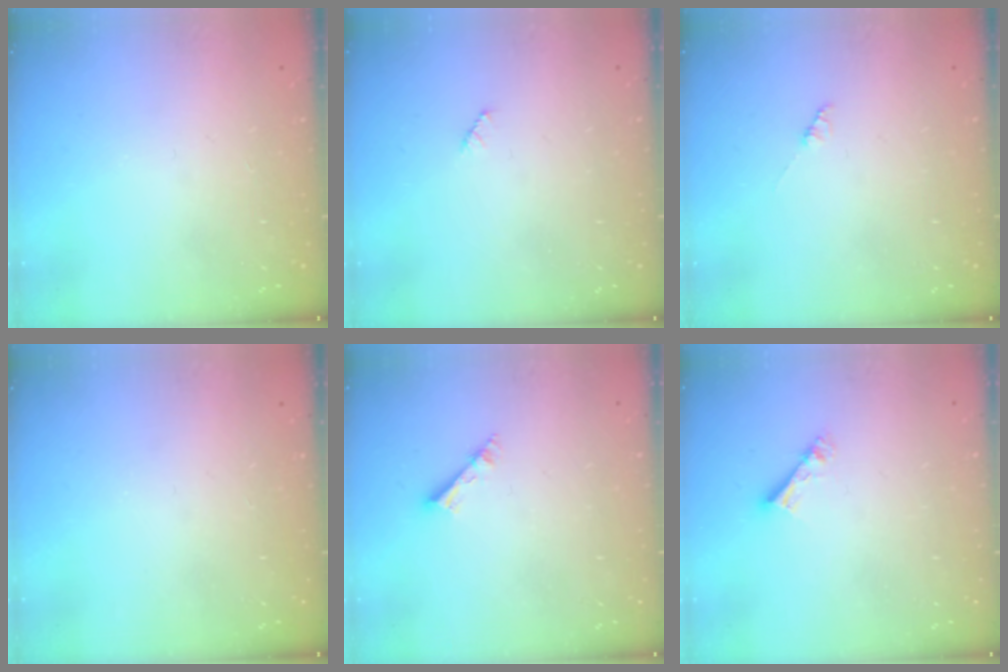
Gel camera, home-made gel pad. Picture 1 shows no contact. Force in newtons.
{"total": 2.5, "press": 2.5, "slide": 0.3}
{"total": 1.4, "press": 1.4, "slide": 0.2}
{"total": 0.0}
{"total": 2.6, "press": 2.5, "slide": 0.2}
{"total": 4.6, "press": 4.6, "slide": 0.4}